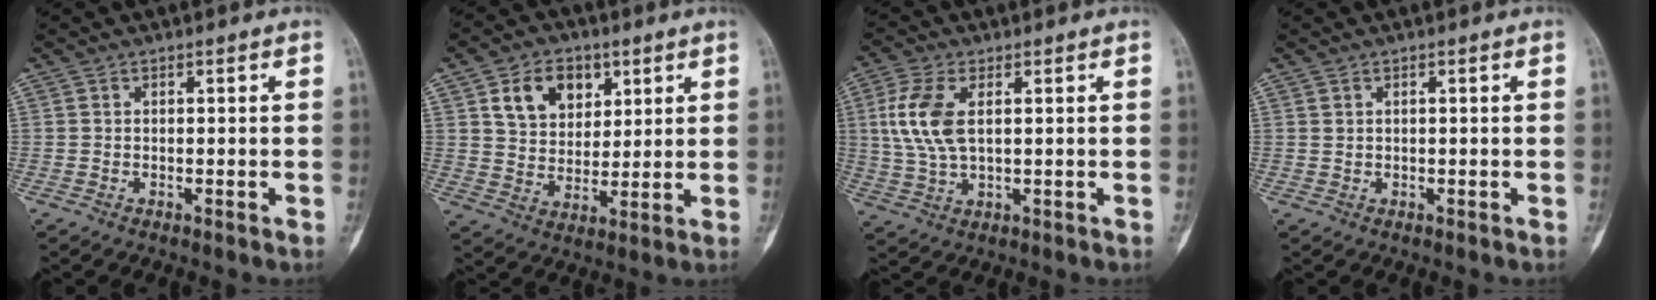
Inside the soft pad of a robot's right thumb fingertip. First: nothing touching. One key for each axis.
{"total": 10.8, "fx": 4.7, "fy": 7.7, "fz": 5.8, "tx": -0.062, "ty": -0.019, "tz": 0.086}
{"total": 9.4, "fx": 2.1, "fy": 4.7, "fz": 7.8, "tx": -0.181, "ty": 0.001, "tz": 0.044}
{"total": 0.6, "fx": 0.4, "fy": 0.3, "fz": 0.4, "tx": -0.004, "ty": 0.000, "tz": 0.009}